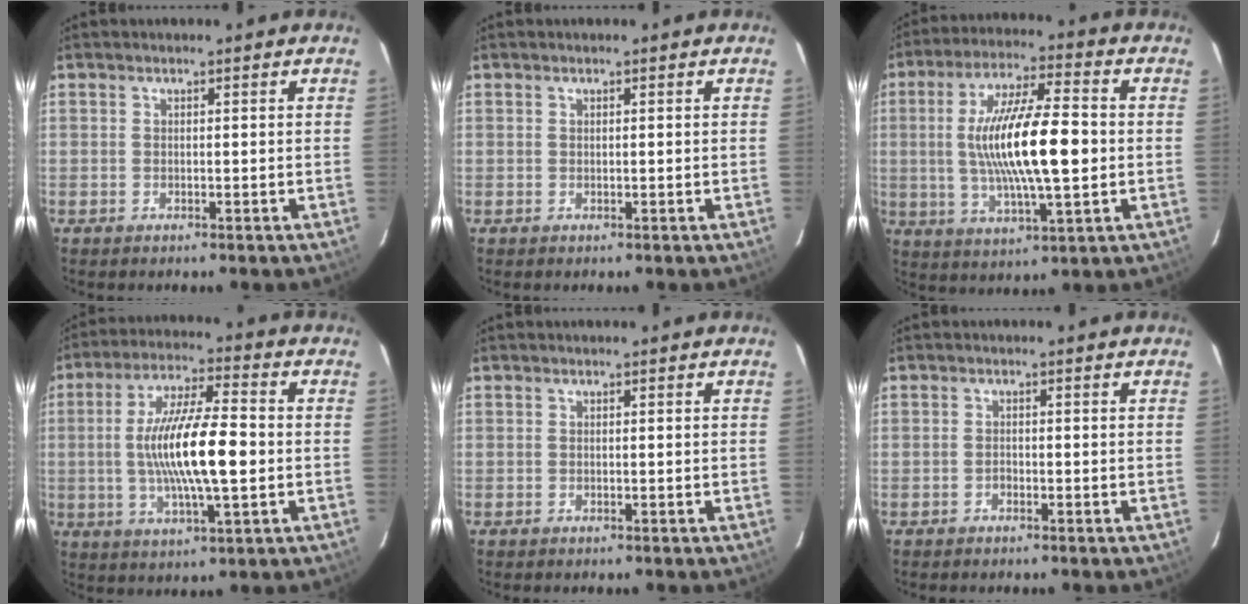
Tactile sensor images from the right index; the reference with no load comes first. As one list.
[{"total": 0.0}, {"total": 17.1, "force": [-0.2, 3.9, 16.6], "torque": [-0.305, 0.003, -0.001]}, {"total": 15.0, "force": [-1.0, 3.1, 14.6], "torque": [-0.271, 0.001, -0.017]}, {"total": 0.0}, {"total": 0.8, "force": [-0.6, 0.5, 0.2], "torque": [-0.004, 0.002, -0.012]}]